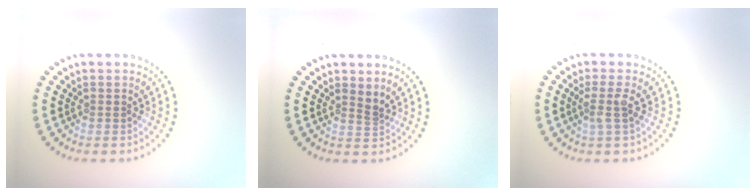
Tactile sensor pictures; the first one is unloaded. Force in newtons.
{"total": 1.1, "press": 0.7, "slide": 0.9}
{"total": 1.7, "press": 1.2, "slide": 1.2}